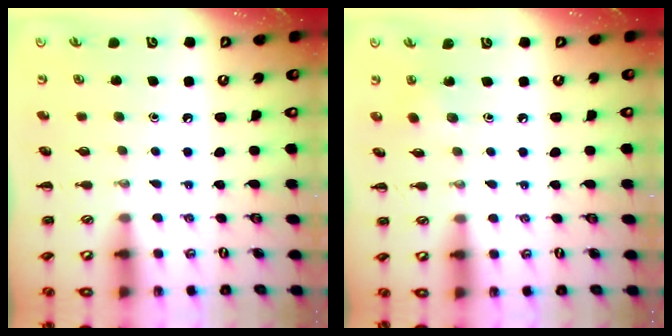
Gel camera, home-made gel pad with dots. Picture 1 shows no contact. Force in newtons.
{"total": 2.4, "press": 2.3, "slide": 0.8}